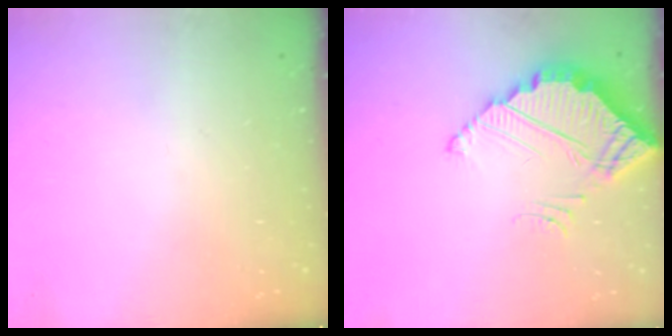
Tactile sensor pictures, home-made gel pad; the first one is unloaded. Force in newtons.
{"total": 4.0, "press": 4.0, "slide": 0.3}